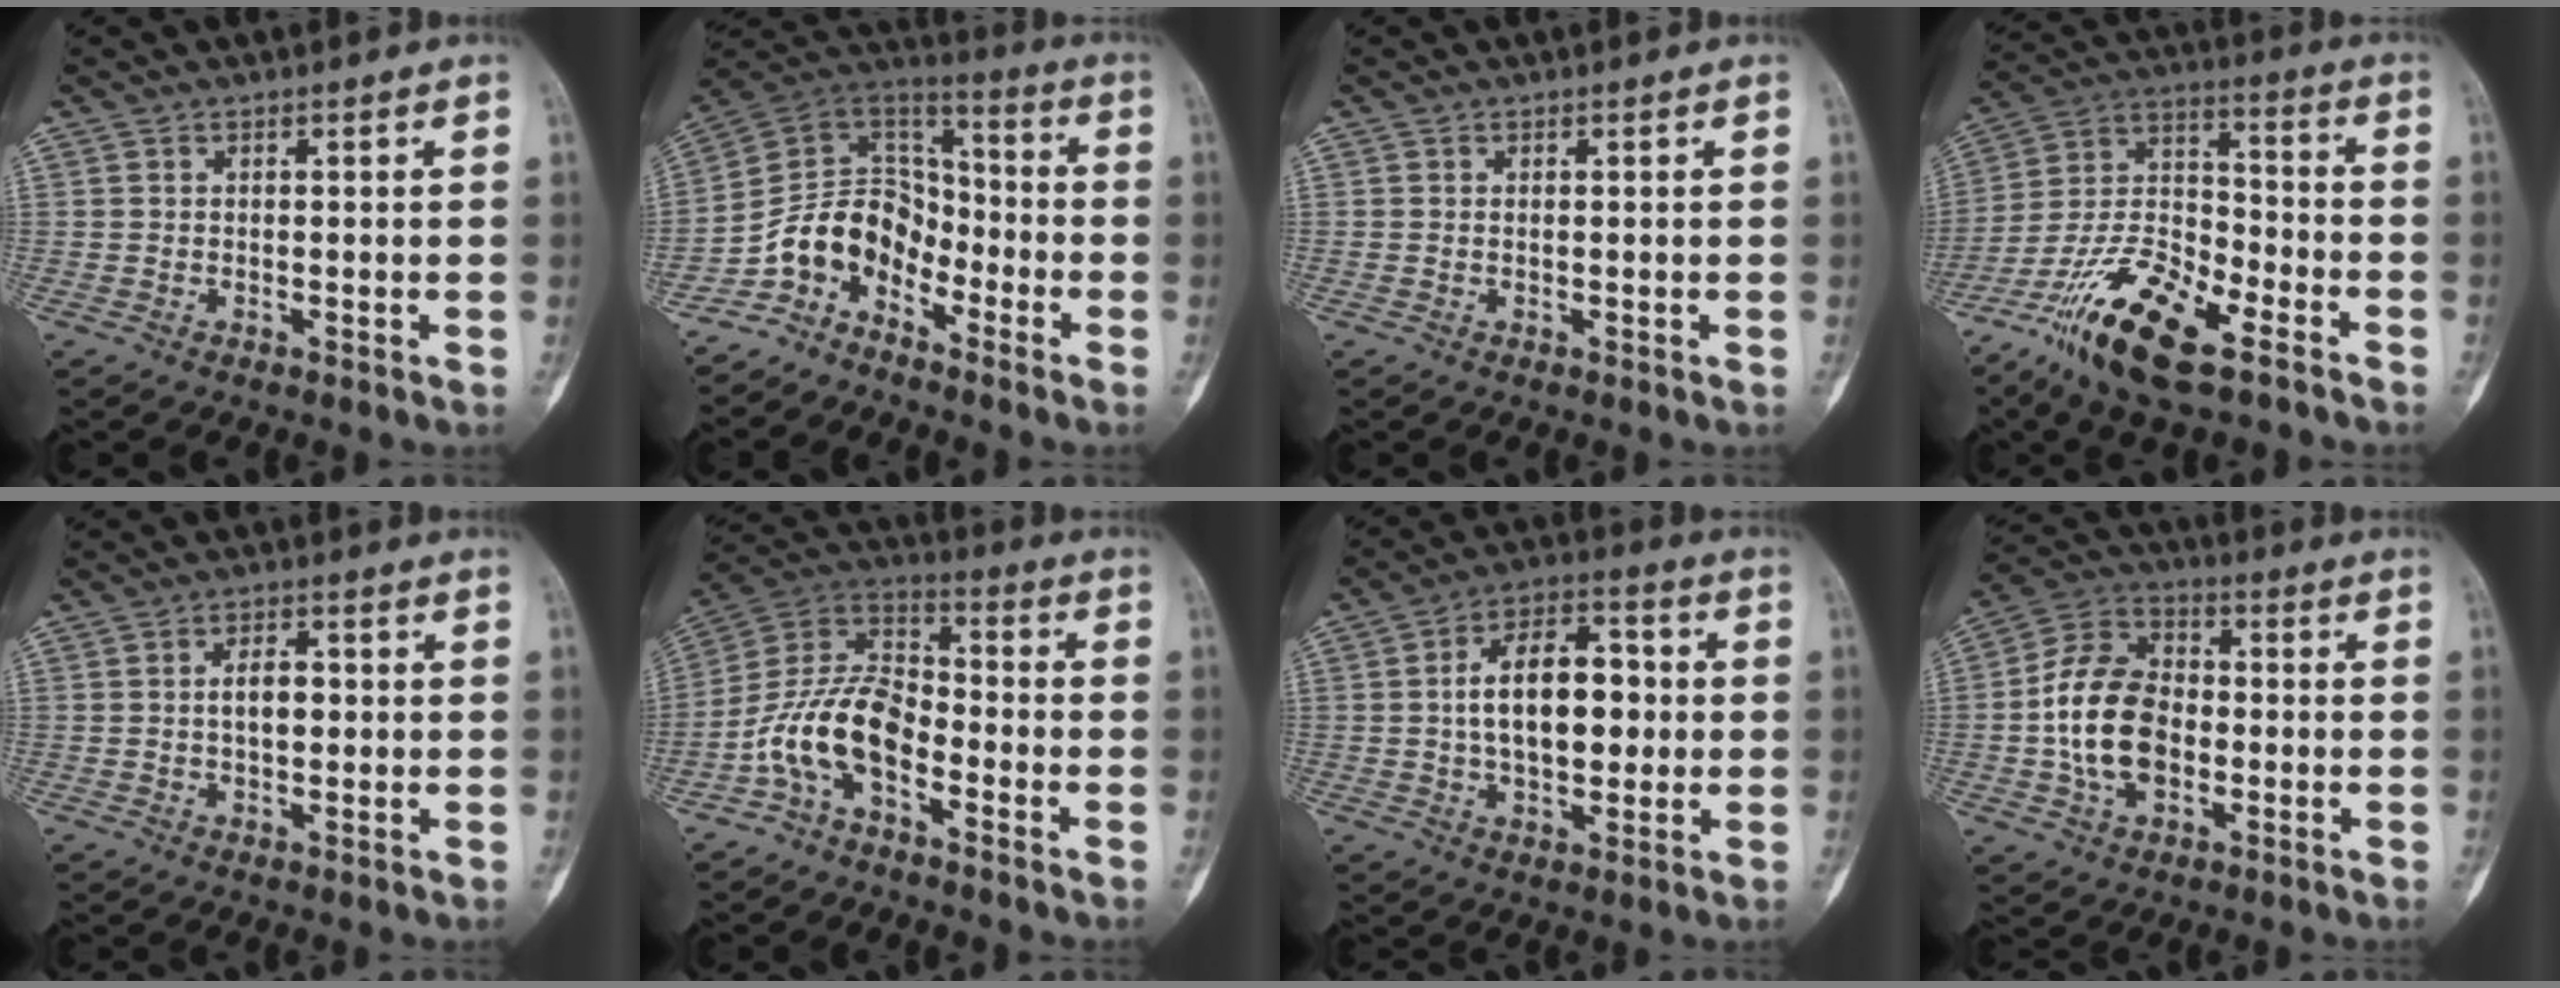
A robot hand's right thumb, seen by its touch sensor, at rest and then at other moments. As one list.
[{"total": 12.0, "force": [-7.4, 8.0, 4.8], "torque": [-0.063, 0.097, -0.157]}, {"total": 0.0}, {"total": 18.3, "force": [-11.5, 6.7, 12.6], "torque": [-0.232, 0.067, -0.212]}, {"total": 4.5, "force": [0.2, 2.5, 3.8], "torque": [-0.057, 0.007, 0.000]}, {"total": 13.0, "force": [-5.4, 7.1, 9.5], "torque": [-0.179, 0.064, -0.113]}, {"total": 14.4, "force": [0.6, 8.2, 11.8], "torque": [-0.167, 0.023, 0.005]}, {"total": 15.1, "force": [-2.1, 10.2, 11.0], "torque": [-0.191, 0.028, -0.040]}]